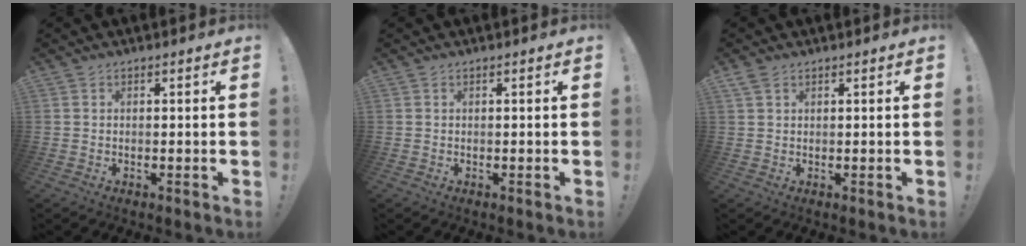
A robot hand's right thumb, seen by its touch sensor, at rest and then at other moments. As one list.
[{"total": 0.0}, {"total": 2.0, "force": [1.3, 1.0, 1.1], "torque": [-0.016, -0.003, 0.023]}]